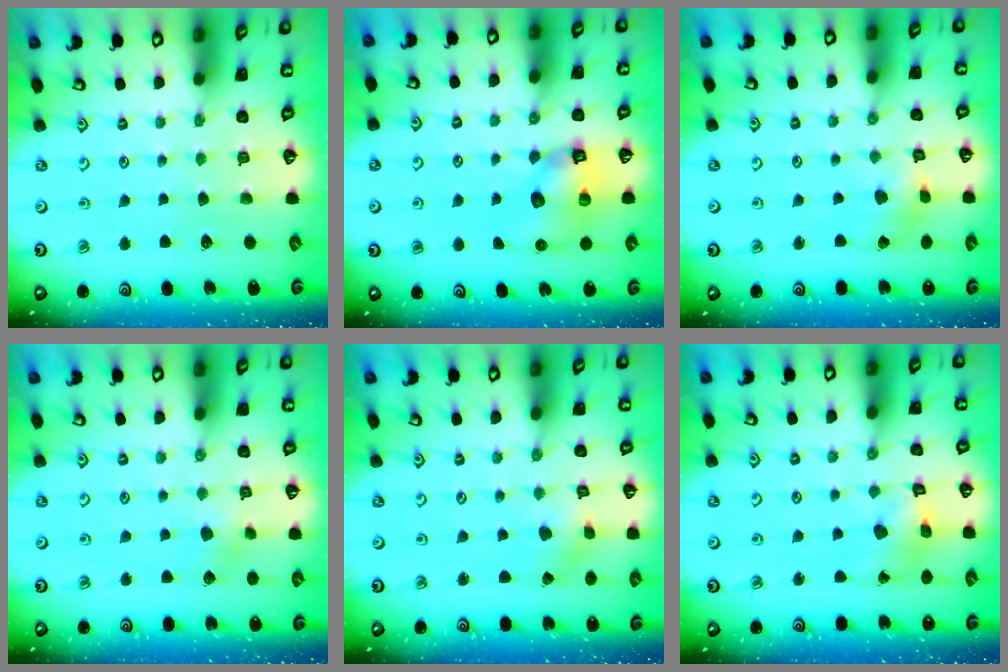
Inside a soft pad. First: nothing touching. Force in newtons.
{"total": 8.9, "press": 8.8, "slide": 1.4}
{"total": 3.5, "press": 3.5, "slide": 0.4}
{"total": 3.7, "press": 3.7, "slide": 0.5}
{"total": 1.3, "press": 1.3, "slide": 0.2}
{"total": 8.7, "press": 8.7, "slide": 0.9}